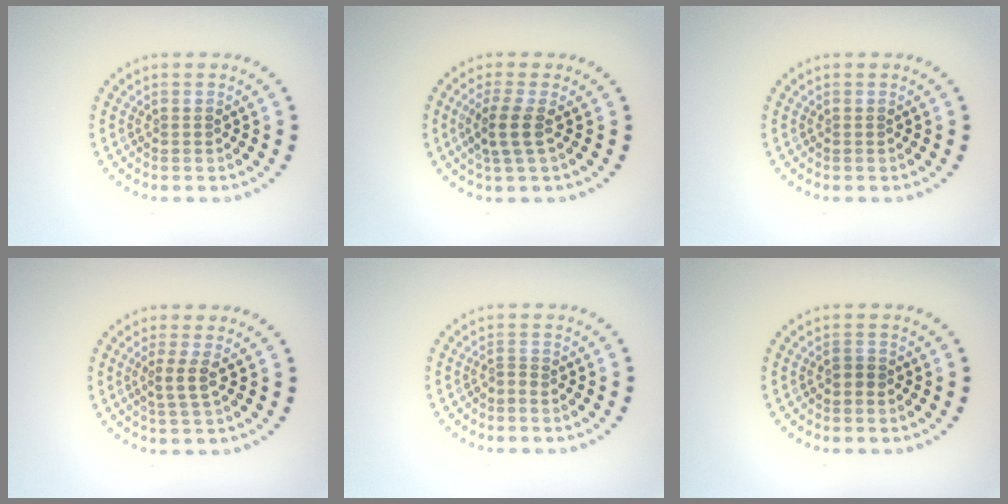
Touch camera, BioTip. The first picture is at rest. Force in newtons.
{"total": 2.4, "press": 1.9, "slide": 1.5}
{"total": 0.0}
{"total": 1.7, "press": 1.3, "slide": 1.1}
{"total": 0.5, "press": 0.0, "slide": 0.5}
{"total": 1.0, "press": 0.9, "slide": 0.4}